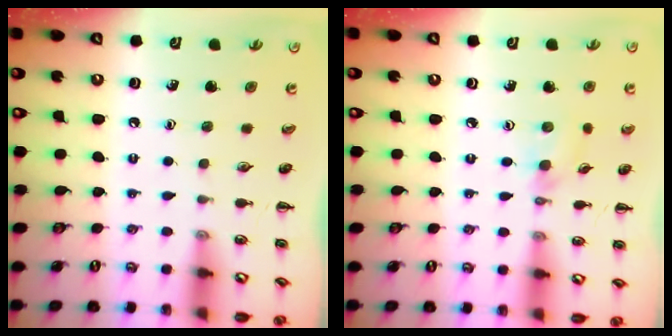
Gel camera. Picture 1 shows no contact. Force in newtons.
{"total": 3.7, "press": 3.5, "slide": 1.3}